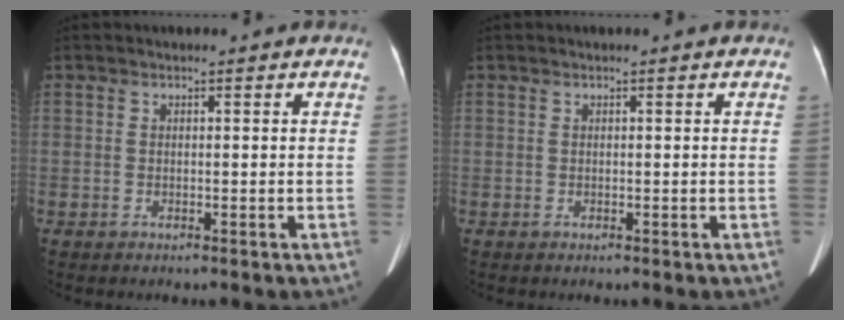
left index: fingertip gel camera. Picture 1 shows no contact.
{"total": 0.0}